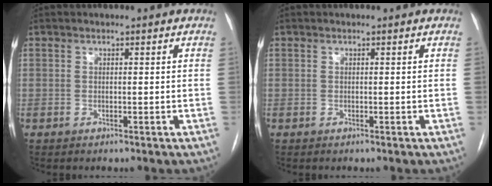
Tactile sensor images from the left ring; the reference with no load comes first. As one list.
[{"total": 0.0}]